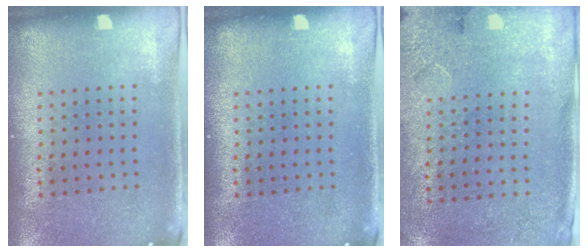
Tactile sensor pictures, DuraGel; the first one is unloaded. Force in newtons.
{"total": 0.0}
{"total": 2.7, "press": 2.2, "slide": 1.6}